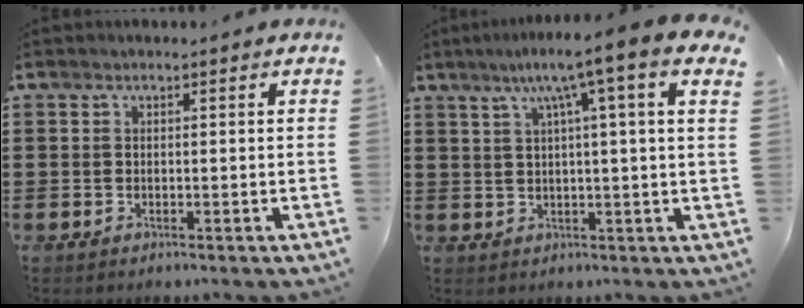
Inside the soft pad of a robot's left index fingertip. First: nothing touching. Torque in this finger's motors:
{"motor_torque": [2.14, 0.00, 1.05, 0.21]}